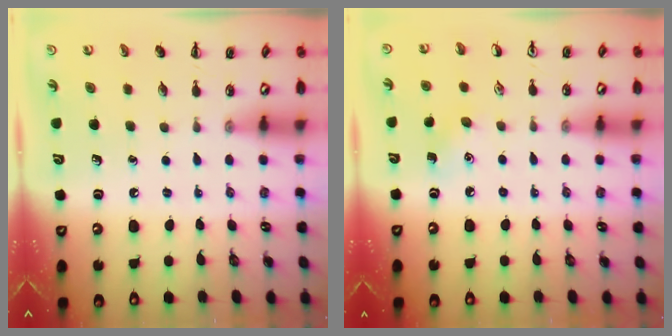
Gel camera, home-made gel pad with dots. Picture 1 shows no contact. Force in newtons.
{"total": 5.0, "press": 4.9, "slide": 1.2}